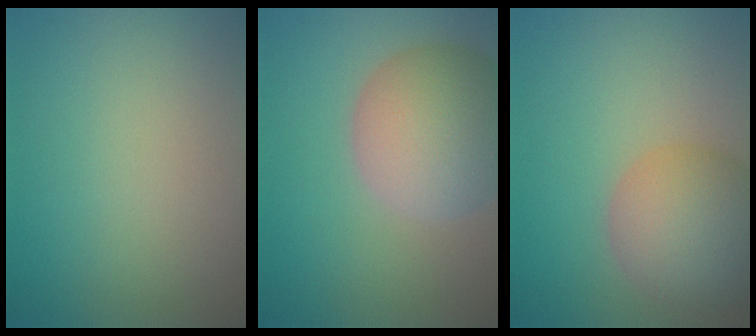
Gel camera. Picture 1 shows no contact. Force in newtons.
{"total": 7.6, "press": 7.6, "slide": 0.4}
{"total": 6.7, "press": 6.7, "slide": 0.5}